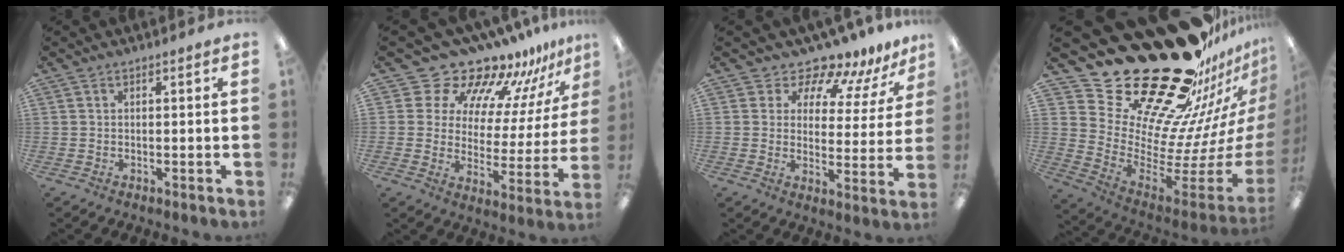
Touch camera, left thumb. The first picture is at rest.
{"total": 16.4, "force": [14.3, 7.3, 3.1], "torque": [-0.059, -0.131, 0.255]}
{"total": 10.0, "force": [9.3, 3.3, 1.9], "torque": [-0.036, -0.087, 0.168]}
{"total": 36.0, "force": [27.6, 14.8, 17.7], "torque": [-0.196, -0.250, 0.532]}